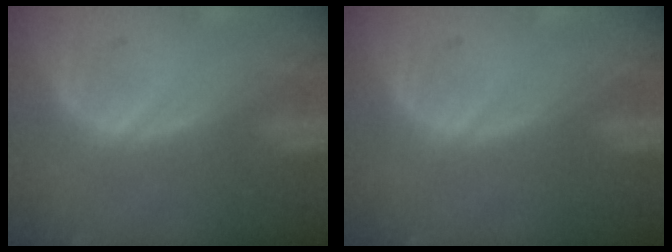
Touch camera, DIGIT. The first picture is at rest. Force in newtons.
{"total": 0.0}